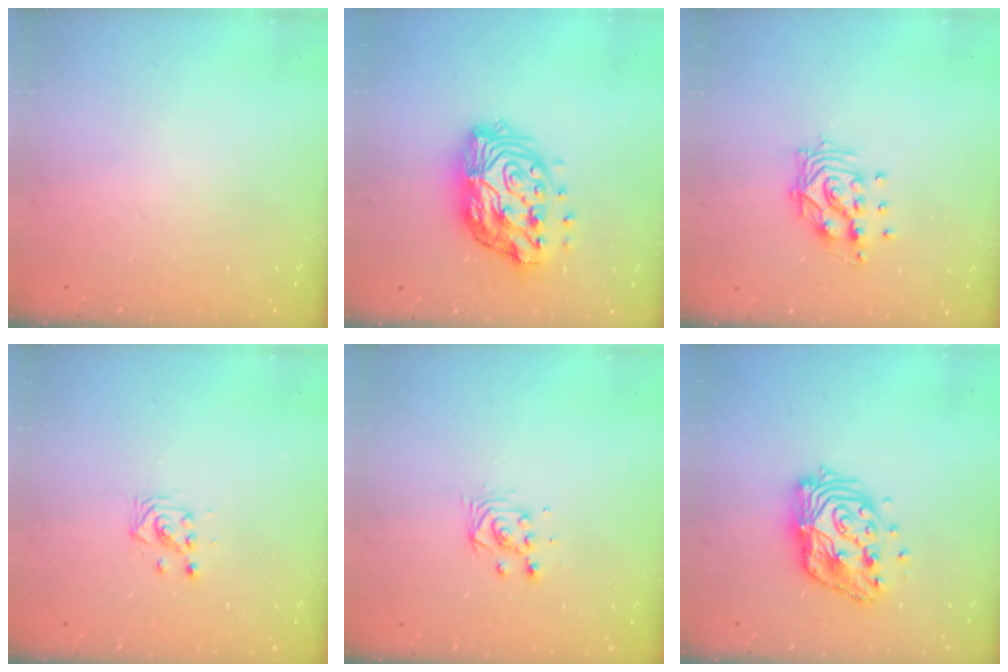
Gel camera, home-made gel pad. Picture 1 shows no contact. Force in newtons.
{"total": 16.0, "press": 16.0, "slide": 1.1}
{"total": 10.8, "press": 10.8, "slide": 0.7}
{"total": 3.7, "press": 3.7, "slide": 0.1}
{"total": 3.8, "press": 3.8, "slide": 0.3}
{"total": 14.1, "press": 14.1, "slide": 1.1}